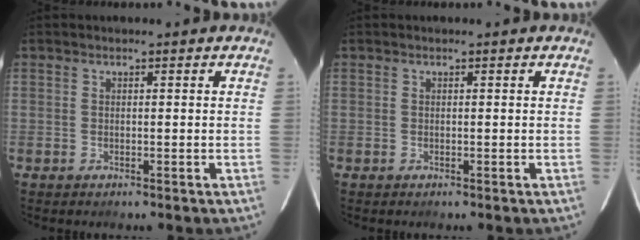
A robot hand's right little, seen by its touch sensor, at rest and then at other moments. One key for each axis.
{"total": 0.0}